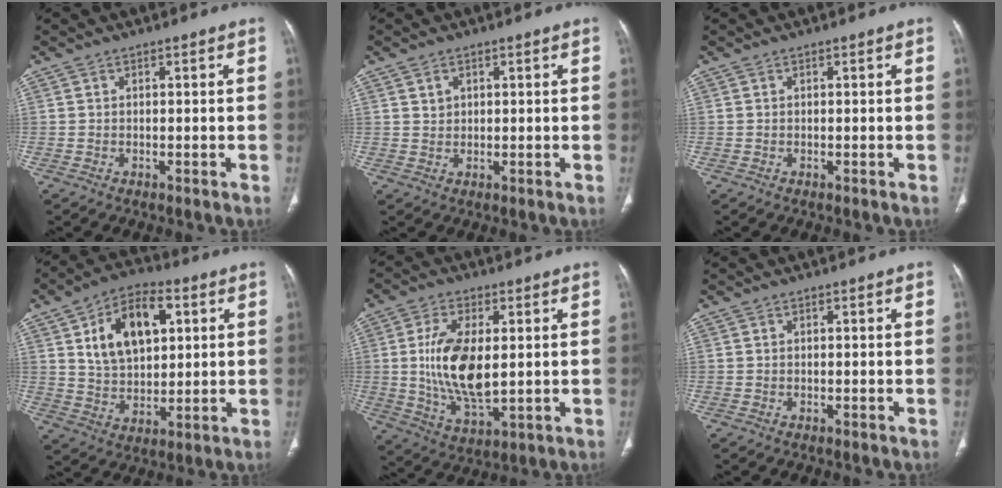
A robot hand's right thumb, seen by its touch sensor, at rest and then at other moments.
{"total": 1.8, "force": [0.9, 1.4, 0.7], "torque": [-0.007, -0.006, 0.018]}
{"total": 0.0}
{"total": 15.1, "force": [4.8, 9.2, 11.0], "torque": [-0.158, -0.002, 0.087]}
{"total": 13.8, "force": [1.1, 6.6, 12.1], "torque": [-0.230, -0.019, 0.027]}
{"total": 0.0}